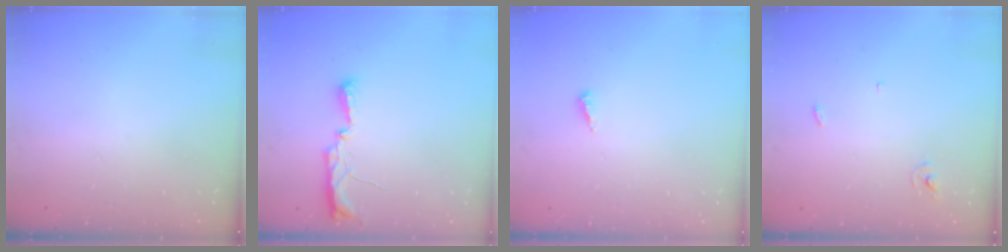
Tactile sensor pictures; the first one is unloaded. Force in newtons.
{"total": 6.4, "press": 6.3, "slide": 0.8}
{"total": 3.9, "press": 3.9, "slide": 0.2}
{"total": 2.4, "press": 2.4, "slide": 0.2}